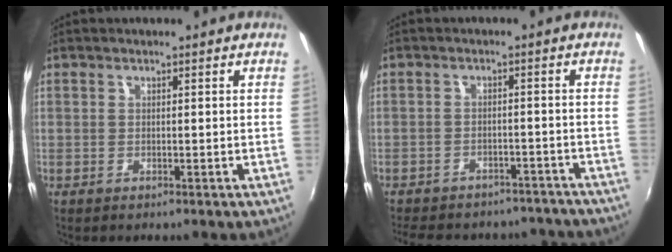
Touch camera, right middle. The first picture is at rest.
{"total": 18.1, "force": [-15.6, 7.0, 5.8], "torque": [-0.135, 0.012, -0.190]}